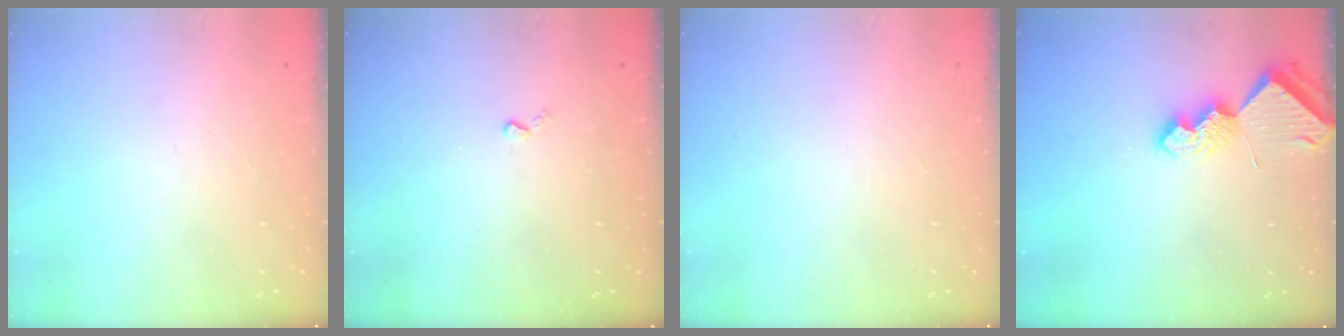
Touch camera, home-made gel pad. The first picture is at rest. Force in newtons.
{"total": 2.6, "press": 2.6, "slide": 0.5}
{"total": 0.0}
{"total": 7.3, "press": 7.2, "slide": 0.9}